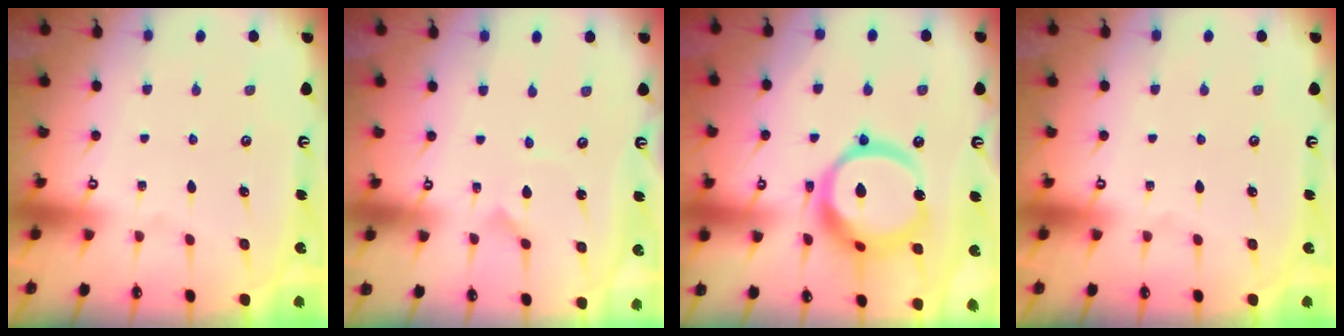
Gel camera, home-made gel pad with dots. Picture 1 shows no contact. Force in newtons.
{"total": 0.0}
{"total": 18.0, "press": 17.9, "slide": 1.9}
{"total": 0.0}